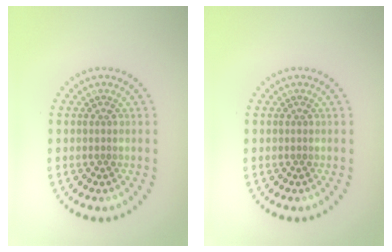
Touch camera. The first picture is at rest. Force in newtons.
{"total": 0.0}